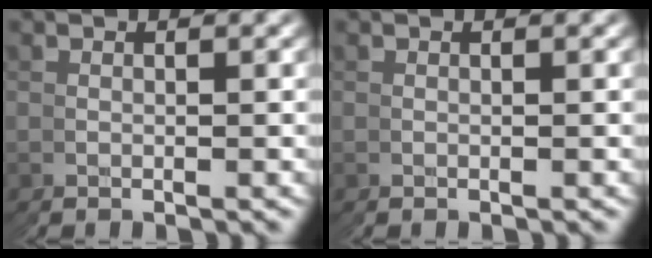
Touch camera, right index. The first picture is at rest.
{"total": 0.0}